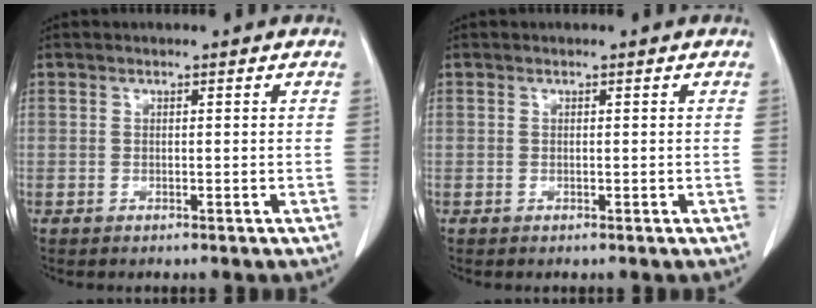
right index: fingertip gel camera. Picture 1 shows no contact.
{"total": 0.0}